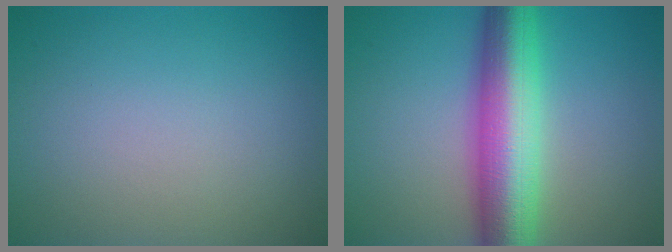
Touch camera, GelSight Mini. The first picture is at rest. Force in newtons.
{"total": 9.8, "press": 9.8, "slide": 0.2}